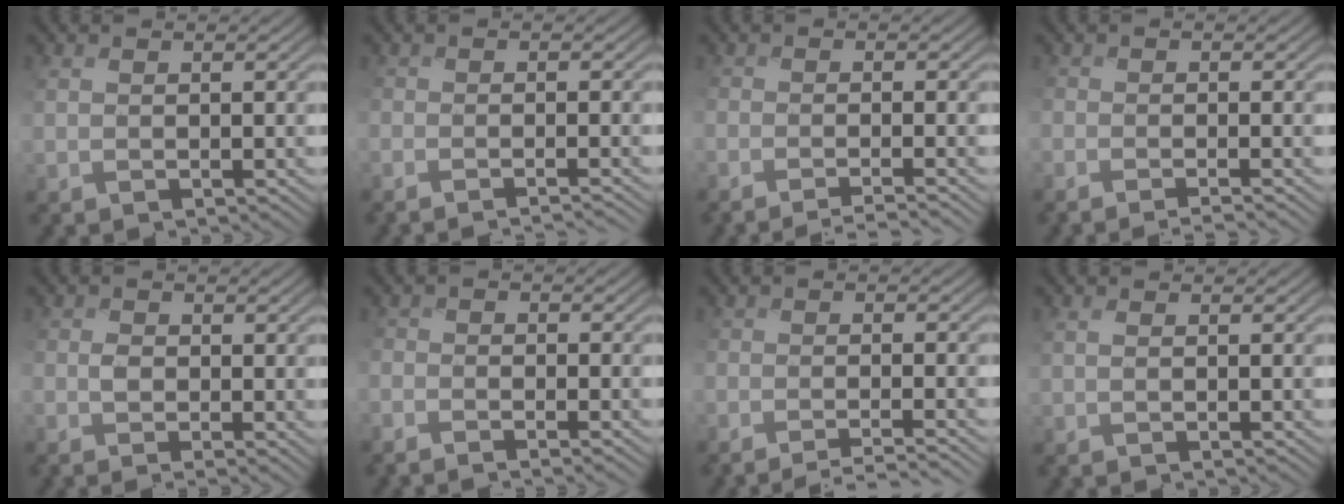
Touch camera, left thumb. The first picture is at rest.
{"total": 3.7, "force": [-2.9, 0.9, 2.1], "torque": [-0.025, -0.004, -0.033]}
{"total": 4.2, "force": [-3.3, 0.7, 2.5], "torque": [-0.034, -0.001, -0.052]}
{"total": 3.4, "force": [-2.4, 0.8, 2.2], "torque": [-0.028, -0.007, -0.030]}
{"total": 2.6, "force": [-0.2, 1.3, 2.3], "torque": [-0.047, 0.003, -0.007]}
{"total": 3.1, "force": [-2.4, 0.9, 1.7], "torque": [-0.038, -0.011, -0.039]}
{"total": 4.7, "force": [-3.8, 0.7, 2.6], "torque": [-0.039, 0.002, -0.062]}
{"total": 0.7, "force": [0.4, -0.2, 0.5], "torque": [-0.013, 0.006, 0.003]}